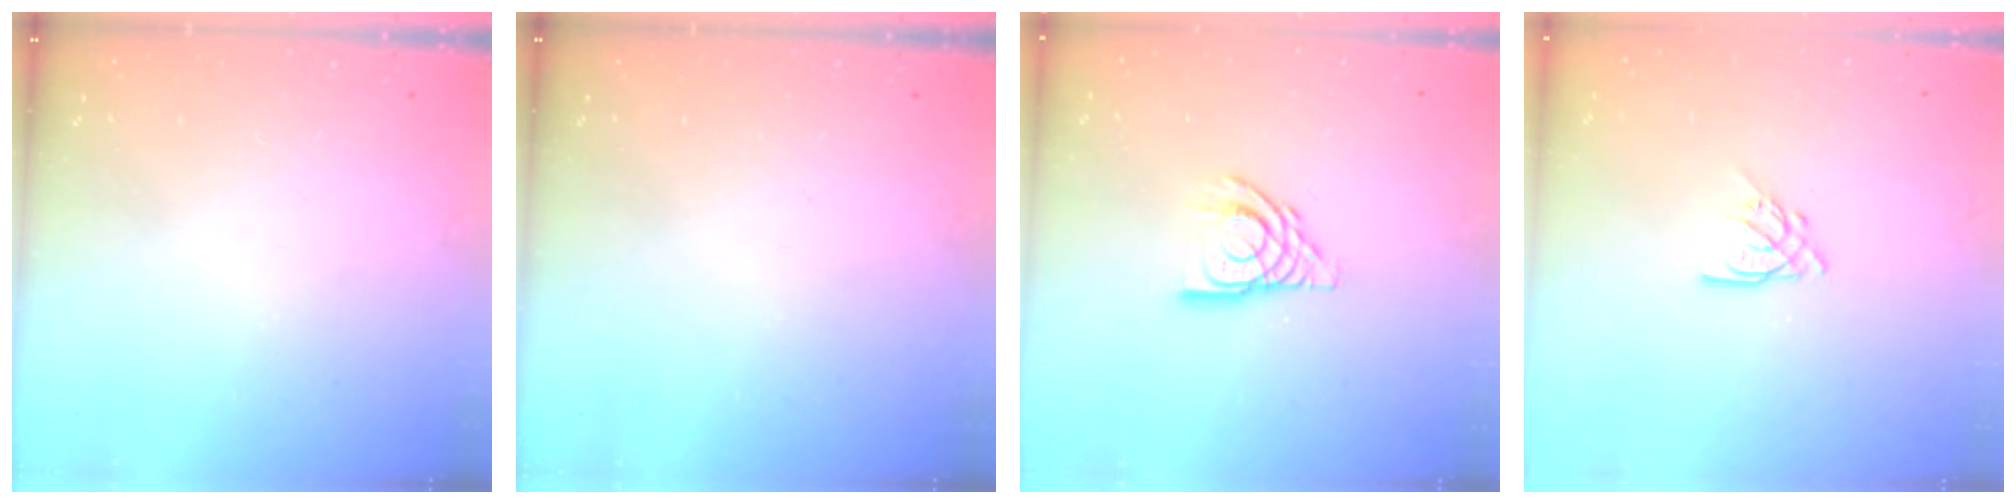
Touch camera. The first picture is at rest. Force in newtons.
{"total": 0.0}
{"total": 11.8, "press": 11.7, "slide": 1.1}
{"total": 4.3, "press": 4.2, "slide": 0.5}